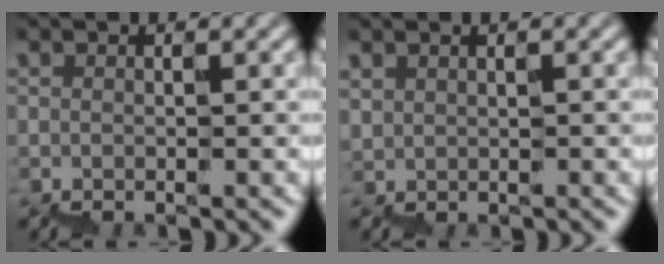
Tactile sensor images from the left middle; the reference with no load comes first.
{"total": 0.8, "force": [0.4, -0.3, -0.6], "torque": [0.001, -0.004, 0.015]}